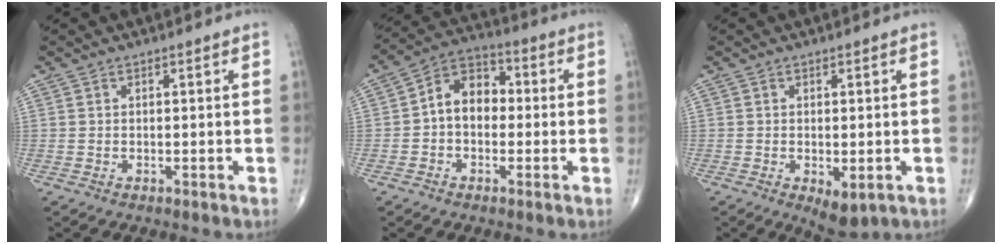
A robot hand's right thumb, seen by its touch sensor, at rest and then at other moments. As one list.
[{"total": 9.0, "force": [-0.3, 6.5, 6.3], "torque": [-0.077, 0.032, -0.019]}, {"total": 4.8, "force": [-1.5, 2.2, 4.0], "torque": [-0.057, -0.008, -0.011]}]